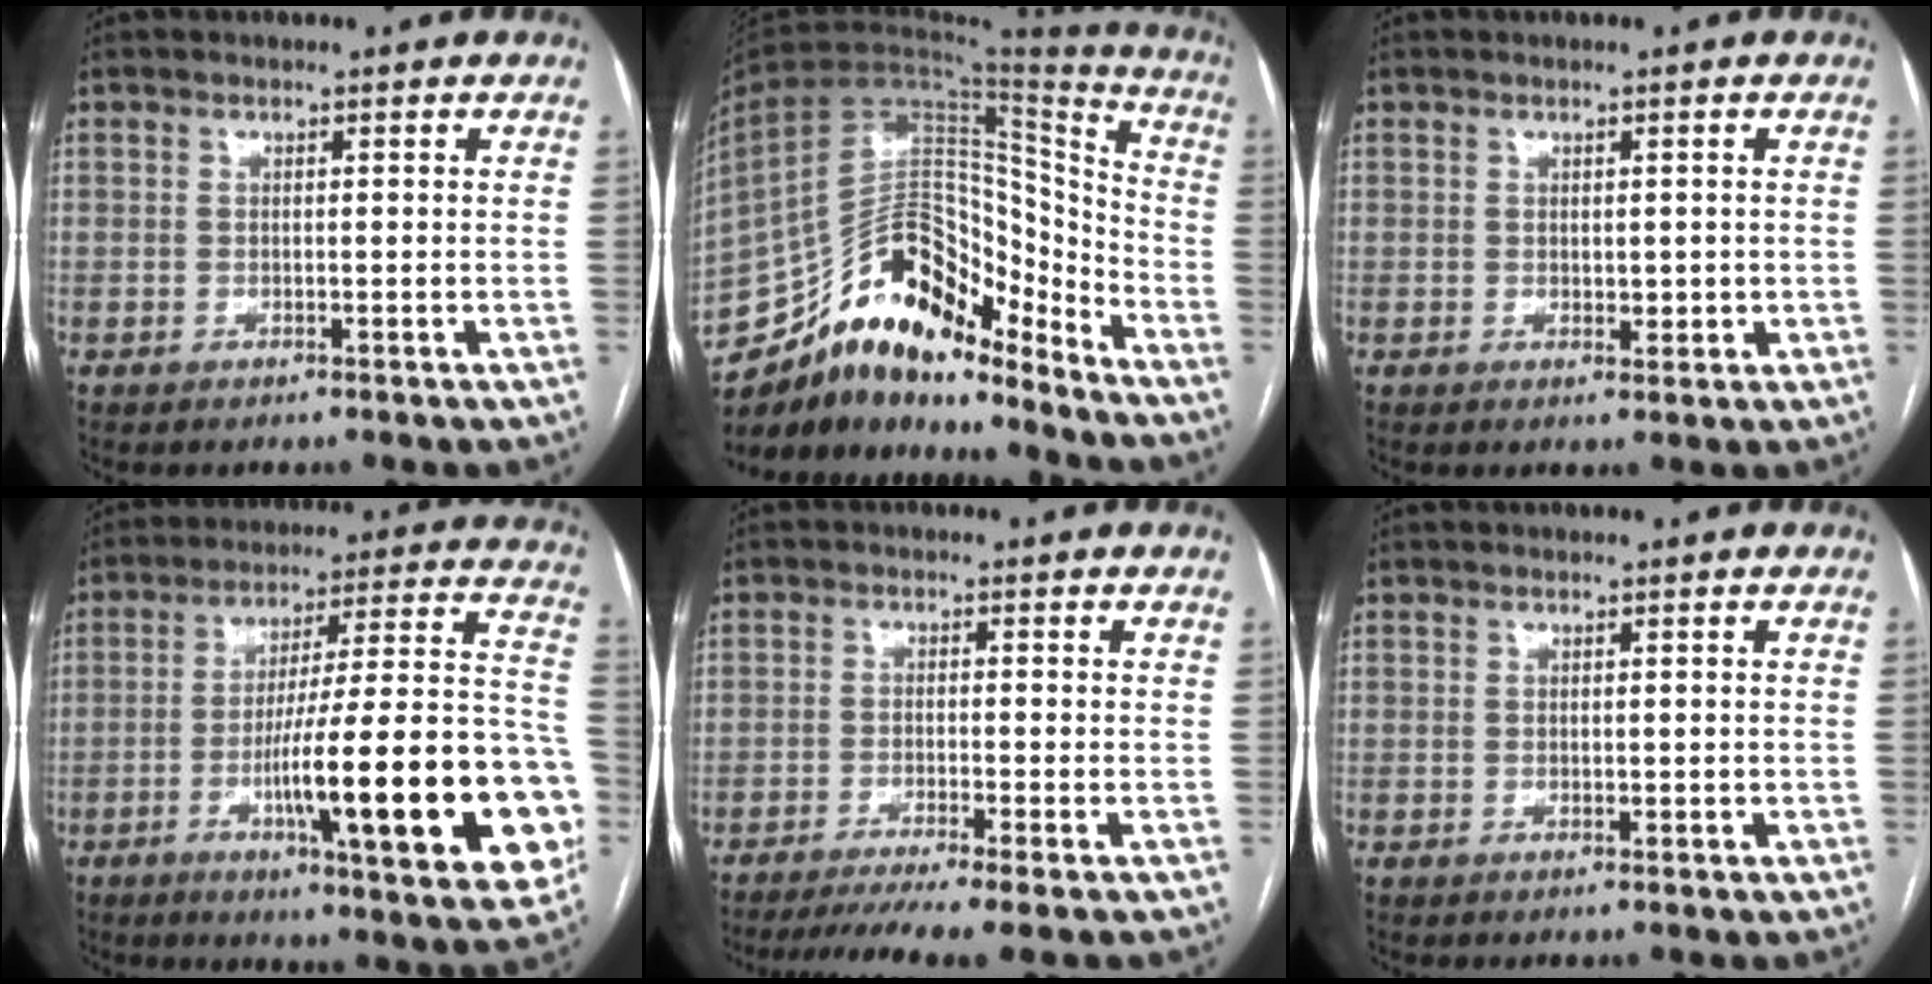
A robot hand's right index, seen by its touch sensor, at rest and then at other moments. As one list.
[{"total": 24.6, "force": [-19.3, 8.8, 12.5], "torque": [-0.278, 0.019, -0.327]}, {"total": 2.2, "force": [0.1, 1.3, 1.7], "torque": [-0.024, -0.003, 0.006]}, {"total": 26.3, "force": [-7.4, 2.9, 25.0], "torque": [-0.293, 0.005, -0.103]}, {"total": 8.1, "force": [-6.4, -0.9, 4.9], "torque": [-0.072, -0.016, -0.100]}, {"total": 1.1, "force": [0.1, 0.7, 0.9], "torque": [-0.014, -0.002, 0.003]}]